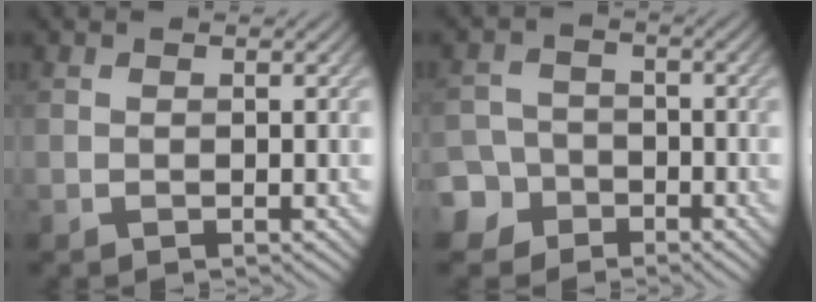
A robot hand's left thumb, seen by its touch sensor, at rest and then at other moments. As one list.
[{"total": 6.0, "force": [-3.6, 4.7, 1.1], "torque": [-0.021, -0.011, -0.085]}]